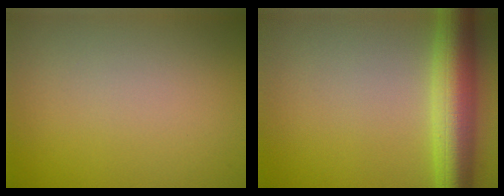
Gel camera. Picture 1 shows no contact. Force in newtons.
{"total": 6.9, "press": 6.9, "slide": 0.2}